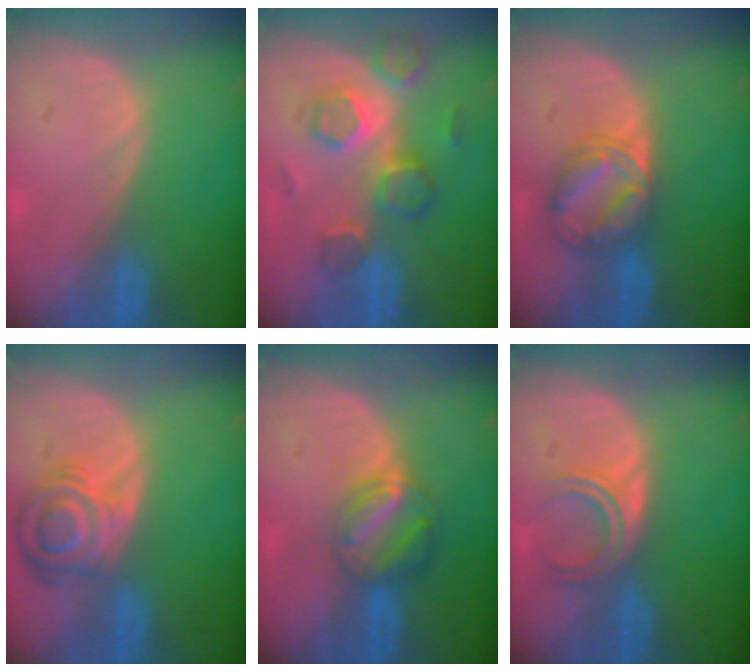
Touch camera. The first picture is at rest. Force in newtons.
{"total": 8.8, "press": 7.7, "slide": 4.2}
{"total": 6.4, "press": 6.4, "slide": 0.4}
{"total": 8.2, "press": 7.3, "slide": 3.8}
{"total": 6.4, "press": 5.7, "slide": 2.9}
{"total": 4.7, "press": 4.0, "slide": 2.4}